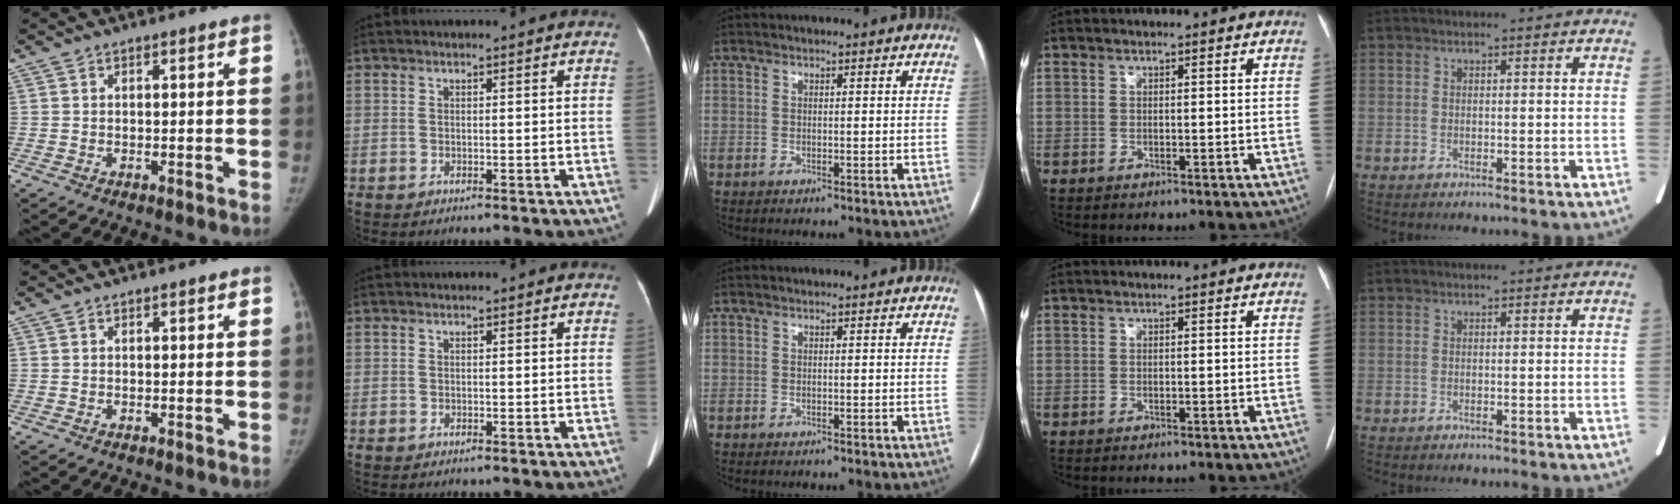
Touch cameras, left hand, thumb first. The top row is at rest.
{}